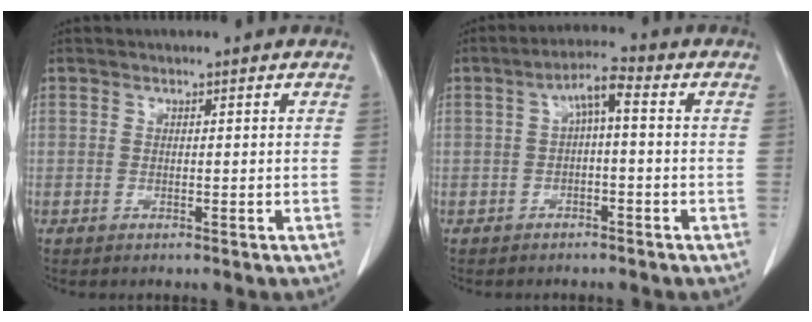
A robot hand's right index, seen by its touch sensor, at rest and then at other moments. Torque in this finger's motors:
{"motor_torque": [0.49, 0.01, 0.27, 0.08]}